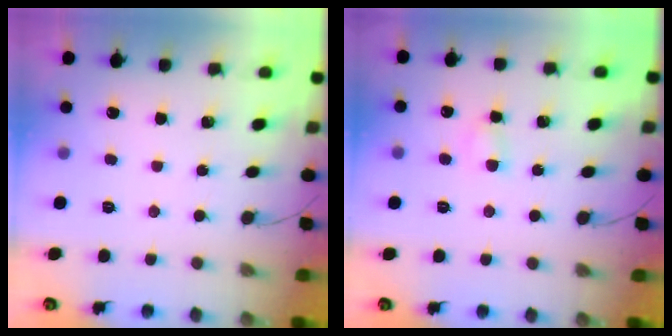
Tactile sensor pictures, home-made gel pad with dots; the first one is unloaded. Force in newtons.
{"total": 3.0, "press": 2.8, "slide": 1.0}